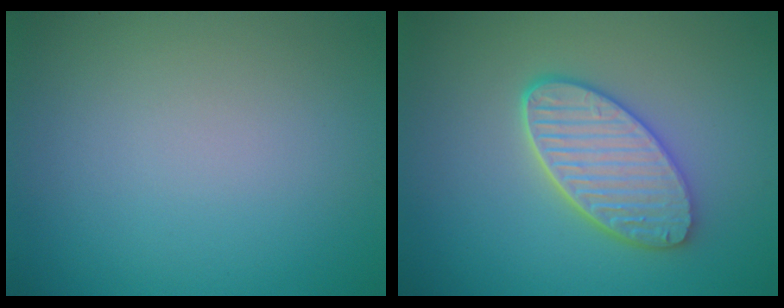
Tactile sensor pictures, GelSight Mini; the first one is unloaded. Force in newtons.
{"total": 5.3, "press": 4.3, "slide": 3.0}